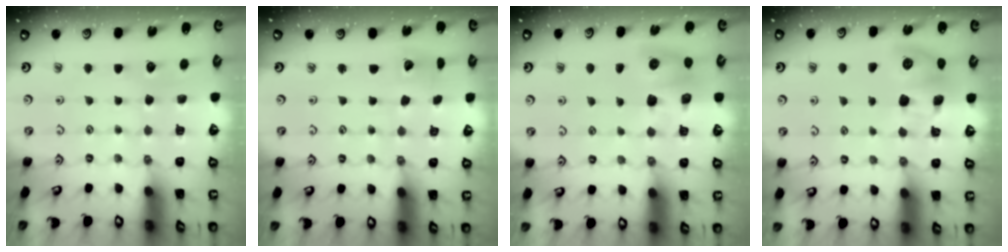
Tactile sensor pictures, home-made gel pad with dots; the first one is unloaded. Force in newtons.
{"total": 3.0, "press": 2.9, "slide": 0.4}
{"total": 9.1, "press": 9.0, "slide": 1.2}
{"total": 8.4, "press": 8.4, "slide": 1.0}